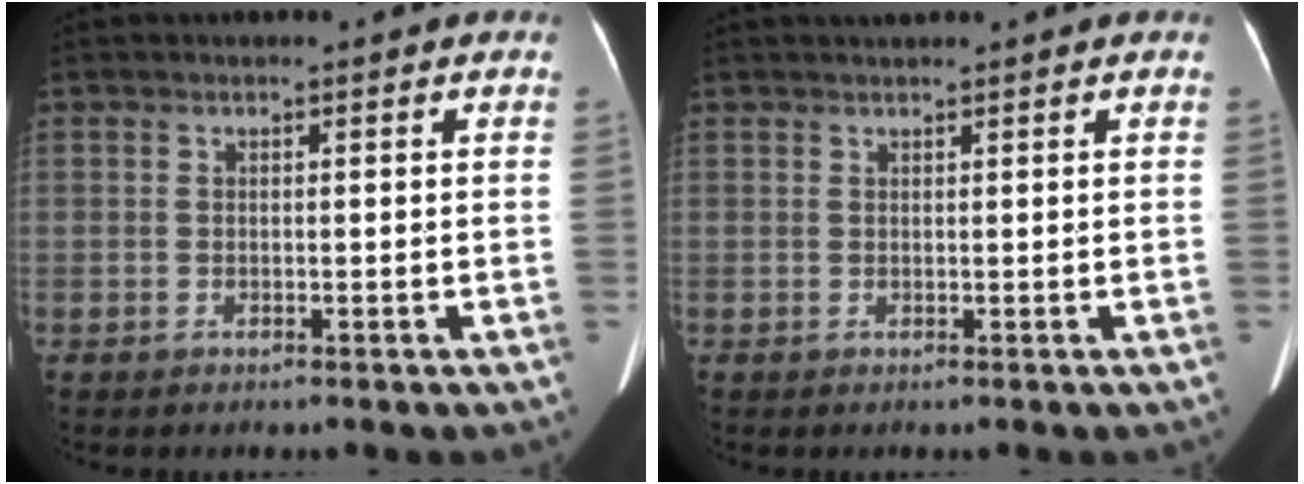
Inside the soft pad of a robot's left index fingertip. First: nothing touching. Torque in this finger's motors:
{"motor_torque": [0.24, -0.18, 0.01, 0.04]}